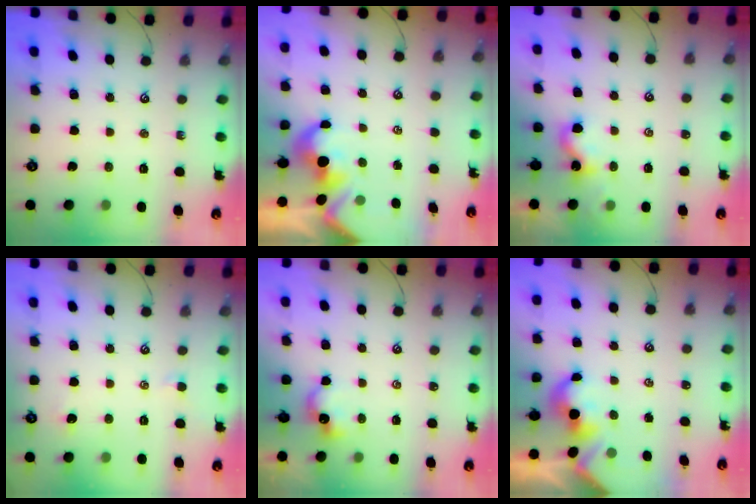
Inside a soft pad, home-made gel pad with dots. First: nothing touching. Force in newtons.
{"total": 1.7, "press": 1.4, "slide": 1.0}
{"total": 1.8, "press": 1.8, "slide": 0.5}
{"total": 2.7, "press": 2.6, "slide": 0.3}
{"total": 1.1, "press": 1.1, "slide": 0.3}
{"total": 1.9, "press": 1.9, "slide": 0.2}